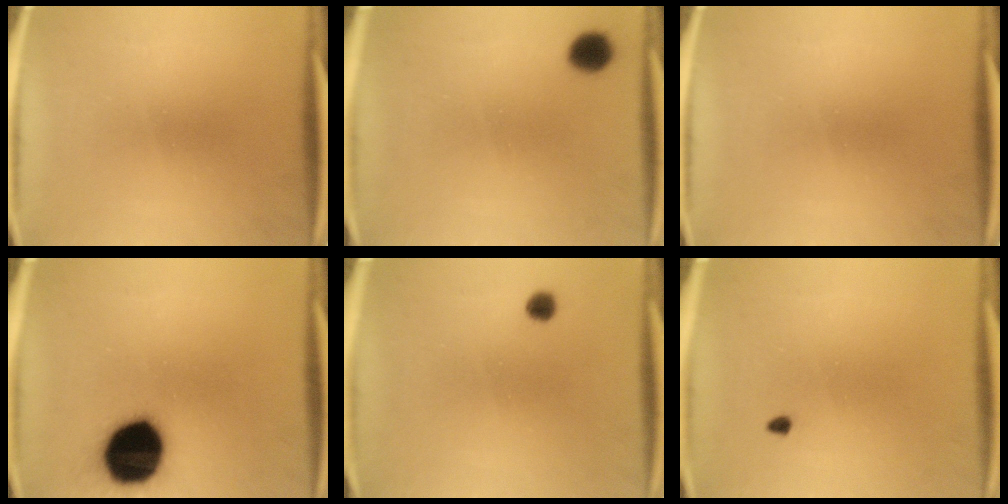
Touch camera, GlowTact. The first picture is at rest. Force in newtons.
{"total": 6.0}
{"total": 0.0}
{"total": 19.6}
{"total": 1.8}
{"total": 0.7}